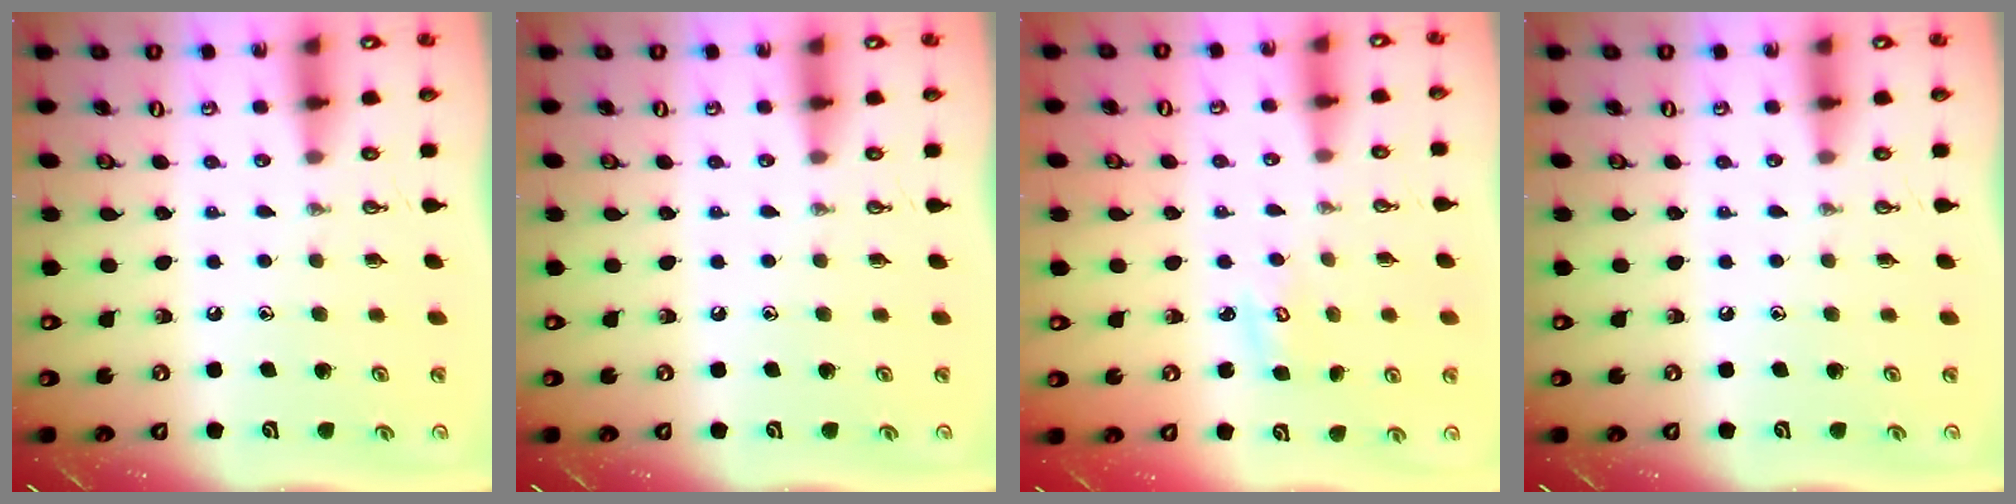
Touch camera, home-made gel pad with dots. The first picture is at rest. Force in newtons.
{"total": 0.0}
{"total": 2.9, "press": 2.9, "slide": 0.3}
{"total": 0.0}